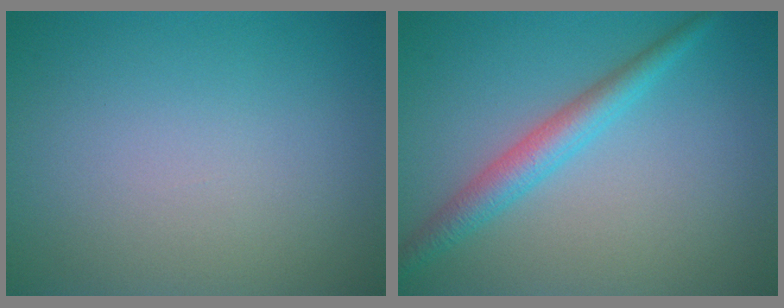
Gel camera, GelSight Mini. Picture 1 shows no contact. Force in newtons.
{"total": 3.3, "press": 3.2, "slide": 0.1}